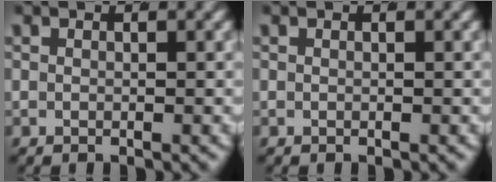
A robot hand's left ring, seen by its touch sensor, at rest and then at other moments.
{"total": 0.0}